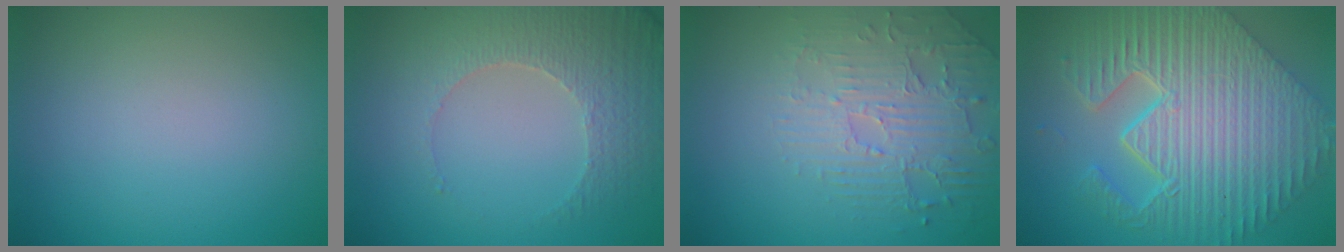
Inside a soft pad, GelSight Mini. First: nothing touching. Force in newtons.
{"total": 3.9, "press": 3.3, "slide": 2.1}
{"total": 2.8, "press": 2.5, "slide": 1.4}
{"total": 11.5, "press": 7.7, "slide": 8.4}